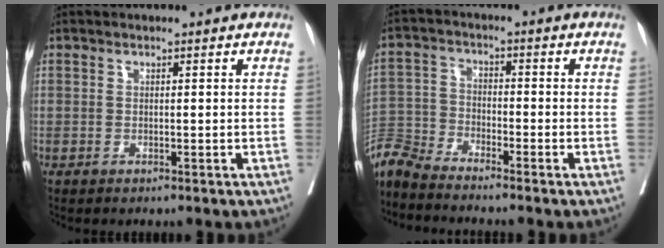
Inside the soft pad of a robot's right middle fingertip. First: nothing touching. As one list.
[{"total": 8.0, "force": [-7.9, 0.0, 1.5], "torque": [-0.034, -0.004, -0.160]}]